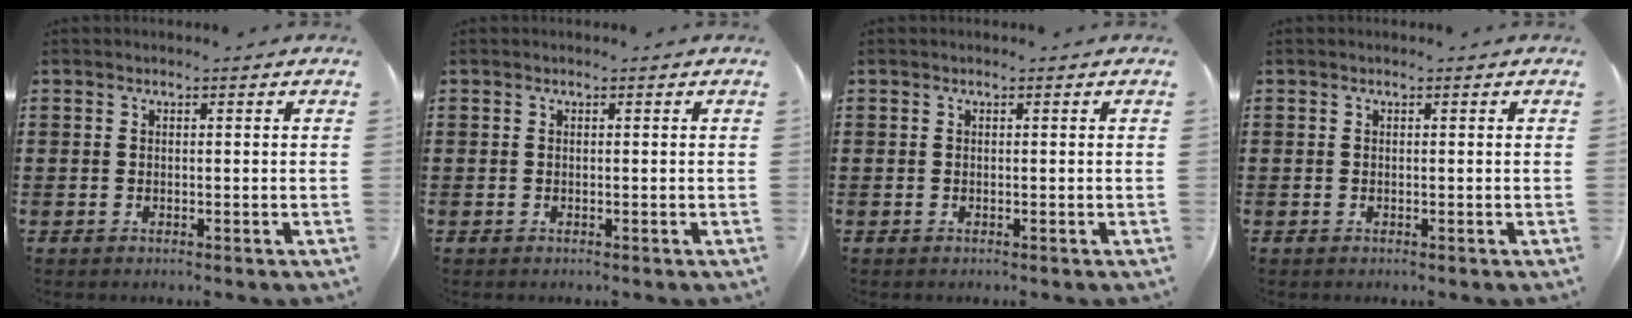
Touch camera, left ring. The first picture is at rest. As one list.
[{"total": 0.0}, {"total": 0.0}, {"total": 0.0}]